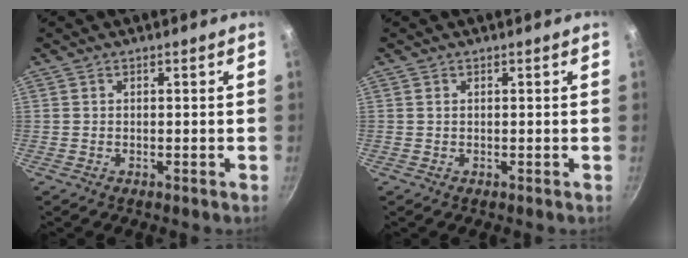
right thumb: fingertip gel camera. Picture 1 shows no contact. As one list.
[{"total": 0.0}]